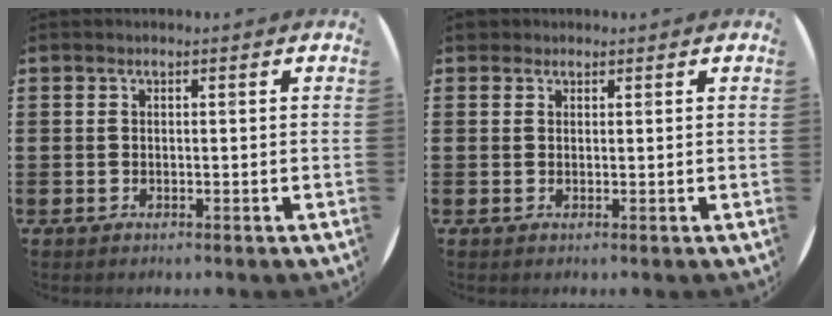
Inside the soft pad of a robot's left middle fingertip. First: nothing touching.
{"total": 1.2, "force": [1.0, 0.5, 0.0], "torque": [0.006, 0.001, 0.018]}